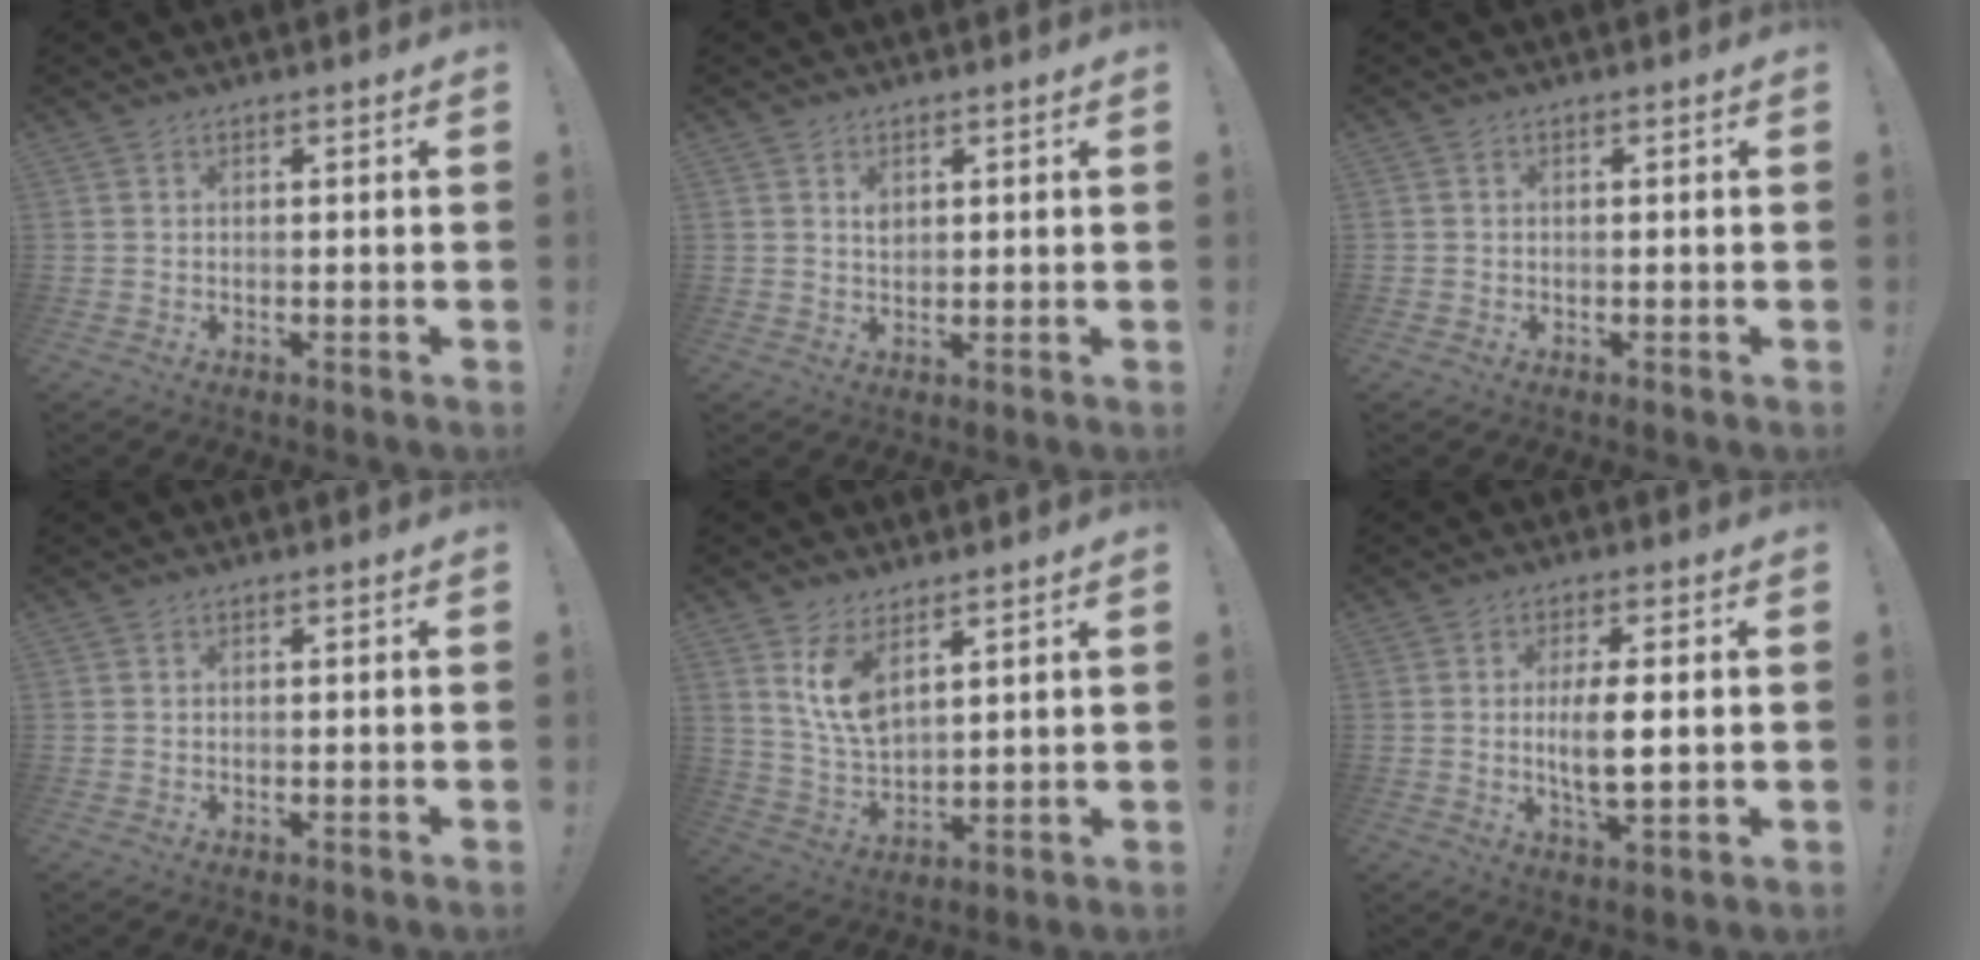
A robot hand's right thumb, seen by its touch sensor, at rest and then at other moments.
{"total": 2.2, "force": [1.2, 1.5, 1.0], "torque": [-0.011, -0.004, 0.019]}
{"total": 0.8, "force": [-0.2, 0.7, 0.1], "torque": [-0.004, 0.004, -0.003]}
{"total": 0.0}
{"total": 10.0, "force": [6.0, 5.0, 6.1], "torque": [-0.122, -0.030, 0.116]}
{"total": 7.8, "force": [0.3, 2.1, 7.5], "torque": [-0.143, -0.012, -0.001]}